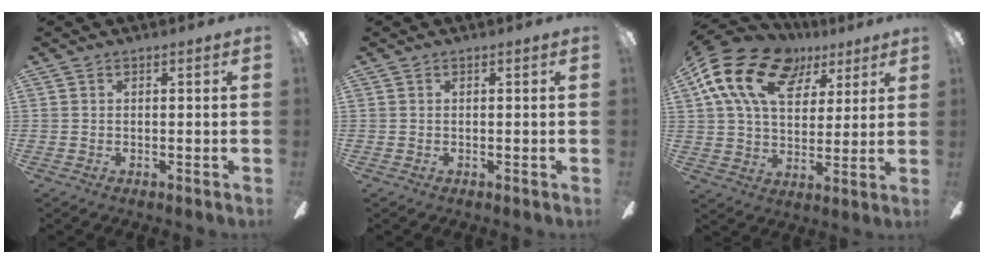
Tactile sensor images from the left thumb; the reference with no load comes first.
{"total": 0.0}
{"total": 19.2, "force": [9.9, 12.0, 11.2], "torque": [-0.221, -0.035, 0.179]}